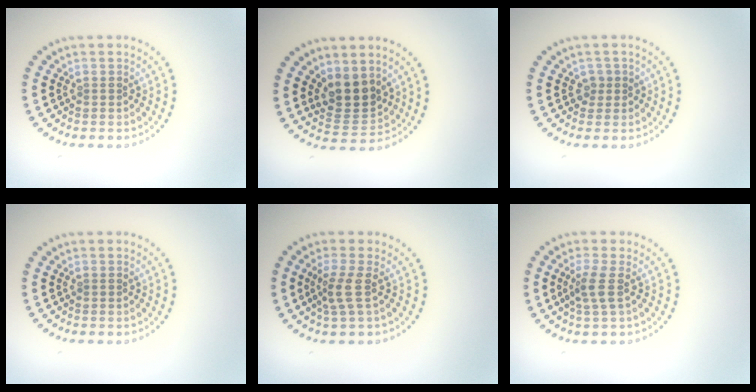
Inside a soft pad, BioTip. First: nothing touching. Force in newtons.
{"total": 3.9, "press": 3.5, "slide": 1.7}
{"total": 1.1, "press": 0.8, "slide": 0.8}
{"total": 0.0}
{"total": 2.2, "press": 1.5, "slide": 1.5}
{"total": 2.0, "press": 1.6, "slide": 1.3}